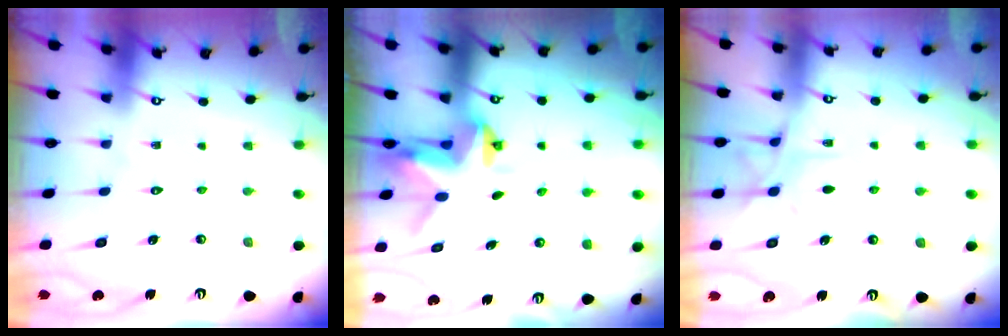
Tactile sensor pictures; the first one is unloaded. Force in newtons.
{"total": 3.9, "press": 3.9, "slide": 0.1}
{"total": 7.7, "press": 7.7, "slide": 0.6}